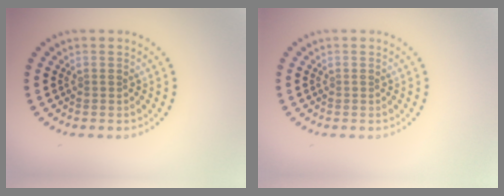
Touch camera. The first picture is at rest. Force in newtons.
{"total": 0.0}